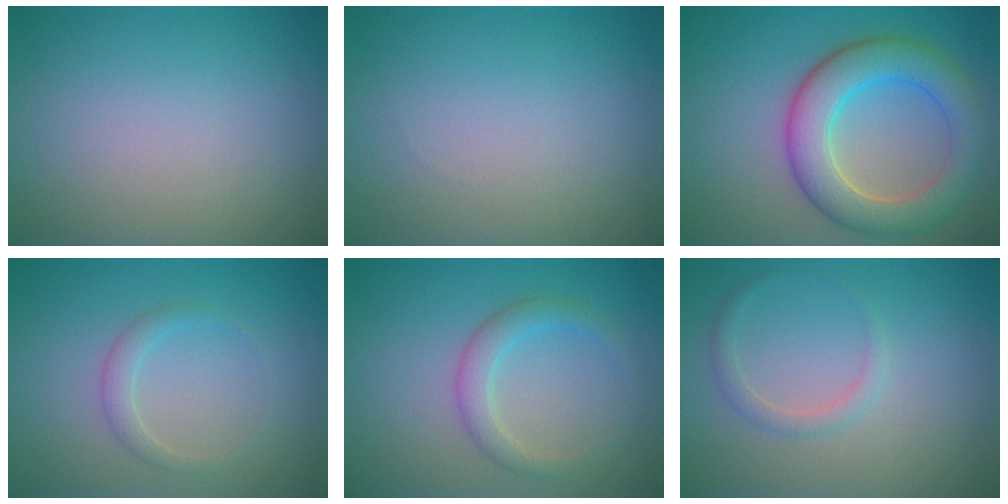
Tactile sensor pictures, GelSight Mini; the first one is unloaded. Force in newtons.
{"total": 0.0}
{"total": 7.1, "press": 7.1, "slide": 0.4}
{"total": 1.4, "press": 1.4, "slide": 0.1}
{"total": 2.5, "press": 2.5, "slide": 0.1}
{"total": 1.3, "press": 1.3, "slide": 0.1}